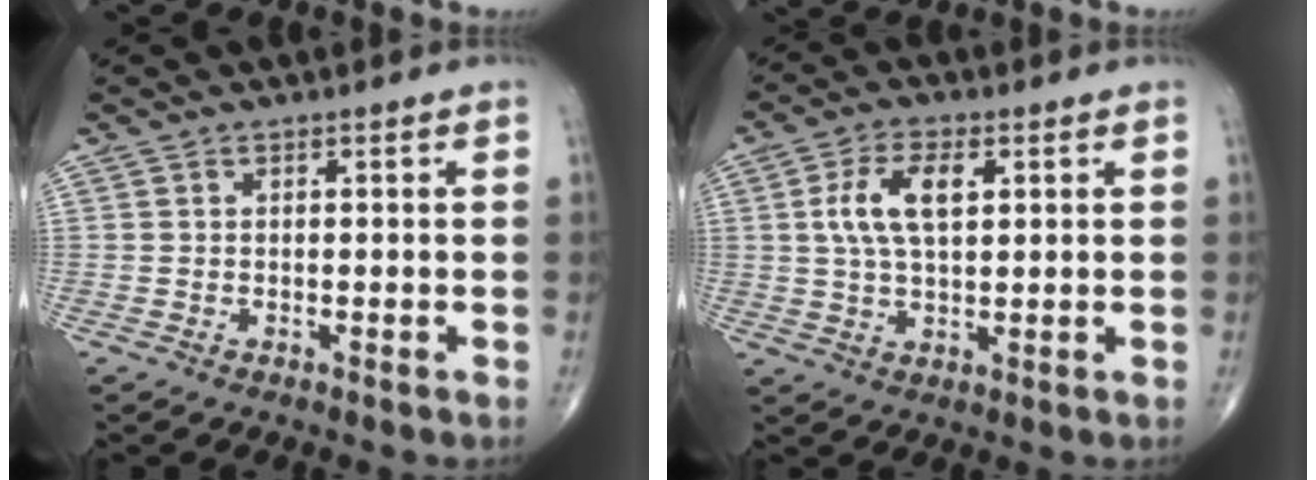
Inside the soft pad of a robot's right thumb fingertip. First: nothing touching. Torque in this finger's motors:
{"motor_torque": [0.14, 0.16, 0.71, 0.10, 0.21]}